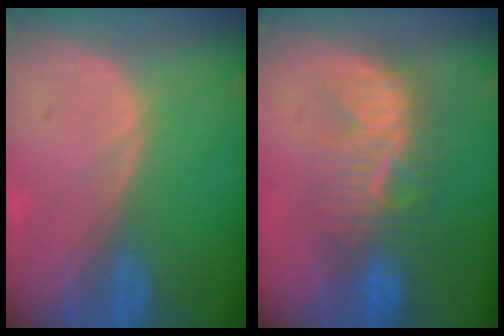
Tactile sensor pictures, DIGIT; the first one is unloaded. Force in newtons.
{"total": 8.3, "press": 7.9, "slide": 2.3}